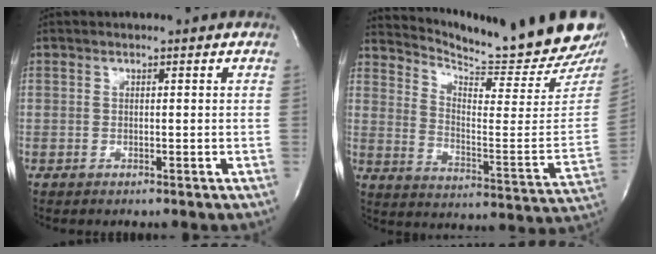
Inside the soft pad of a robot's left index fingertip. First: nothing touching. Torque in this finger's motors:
{"motor_torque": [-0.05, -0.05, 0.15, 0.04]}